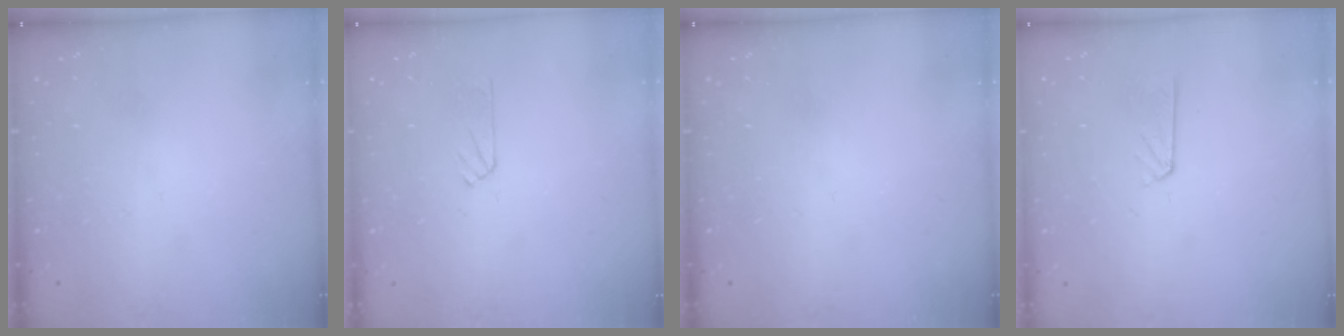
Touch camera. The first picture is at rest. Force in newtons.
{"total": 2.3, "press": 2.3, "slide": 0.2}
{"total": 0.0}
{"total": 3.9, "press": 3.9, "slide": 0.3}